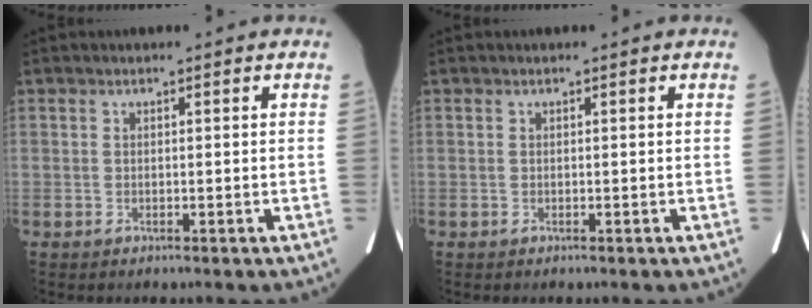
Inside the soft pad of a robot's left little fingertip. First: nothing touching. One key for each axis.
{"total": 0.0}